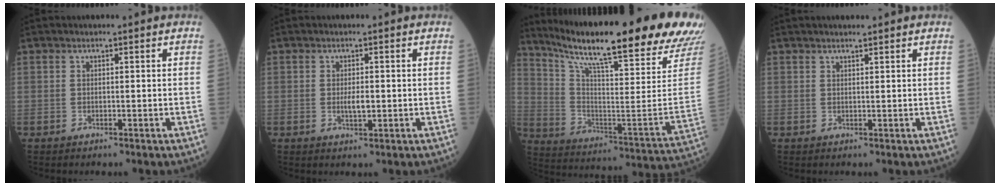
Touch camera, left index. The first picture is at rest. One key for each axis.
{"total": 2.1, "fx": -0.1, "fy": 0.6, "fz": 2.0, "tx": -0.040, "ty": -0.002, "tz": -0.001}
{"total": 29.6, "fx": 24.4, "fy": 1.1, "fz": 16.6, "tx": -0.284, "ty": -0.078, "tz": 0.344}
{"total": 2.0, "fx": 1.7, "fy": 0.0, "fz": 1.0, "tx": -0.012, "ty": 0.011, "tz": 0.026}